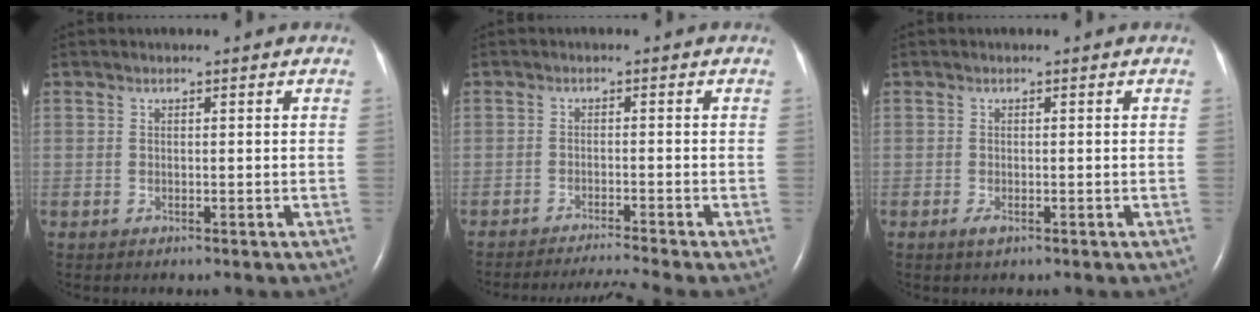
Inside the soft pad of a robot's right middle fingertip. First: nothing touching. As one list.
[{"total": 4.9, "force": [-4.3, -2.3, 0.8], "torque": [-0.018, -0.013, -0.072]}, {"total": 1.1, "force": [-0.6, 0.4, 0.9], "torque": [-0.023, -0.002, -0.007]}]